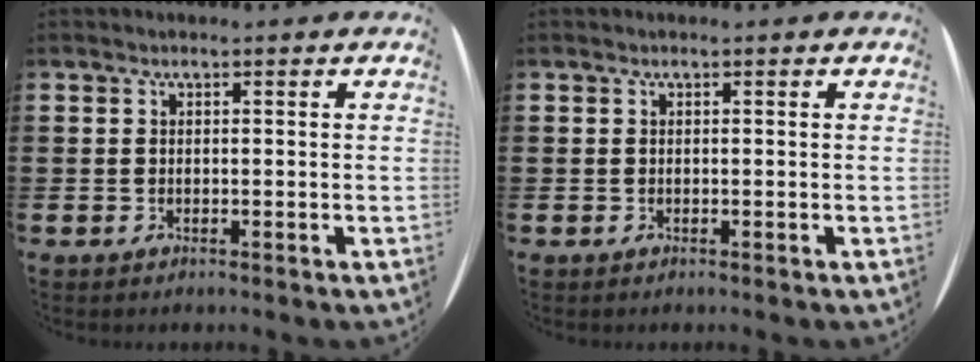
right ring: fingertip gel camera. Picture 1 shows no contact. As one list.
[{"total": 0.0}]